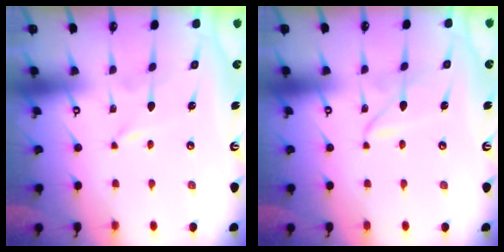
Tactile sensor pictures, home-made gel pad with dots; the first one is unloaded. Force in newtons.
{"total": 1.9, "press": 1.9, "slide": 0.2}